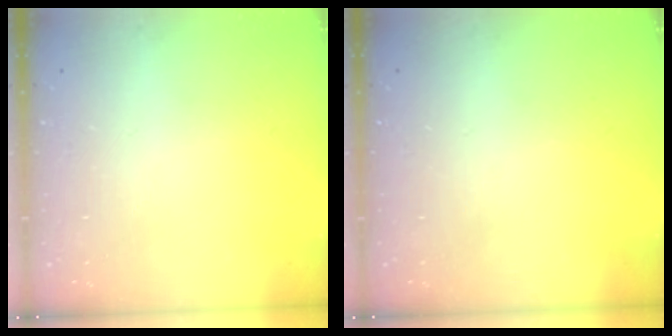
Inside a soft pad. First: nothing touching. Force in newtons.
{"total": 0.0}